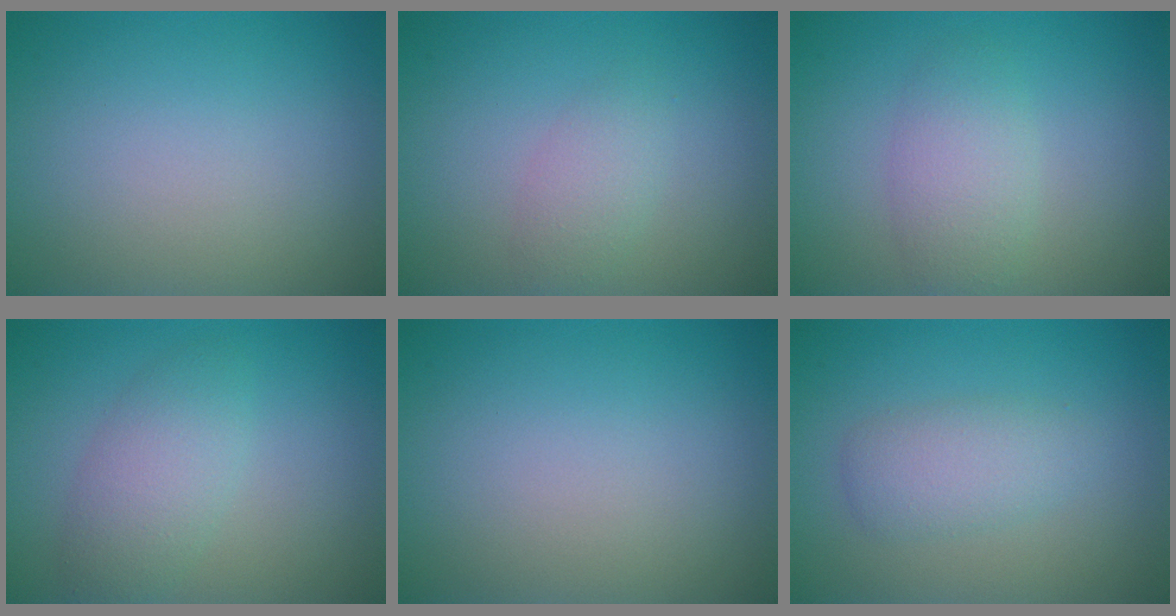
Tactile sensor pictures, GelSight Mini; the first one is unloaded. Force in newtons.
{"total": 1.9, "press": 1.9, "slide": 0.1}
{"total": 2.9, "press": 2.9, "slide": 0.1}
{"total": 3.3, "press": 3.3, "slide": 0.1}
{"total": 0.0}
{"total": 2.6, "press": 2.6, "slide": 0.1}